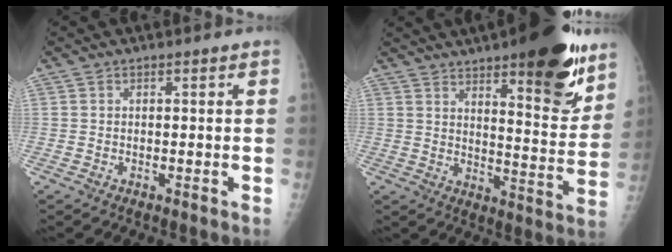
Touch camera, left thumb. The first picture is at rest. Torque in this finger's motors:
{"motor_torque": [2.38, 1.40, 1.50, -1.27, 0.41]}